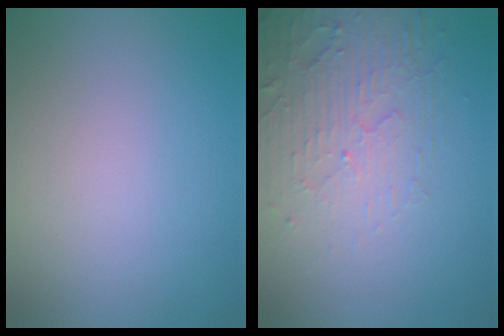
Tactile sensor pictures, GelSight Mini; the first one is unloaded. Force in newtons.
{"total": 5.0, "press": 3.3, "slide": 3.7}